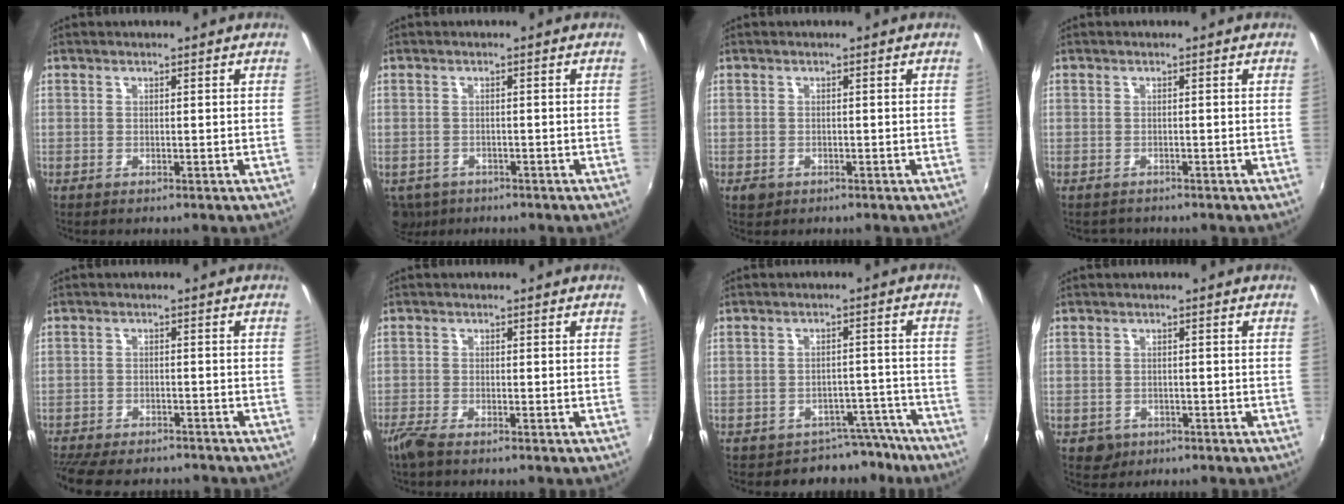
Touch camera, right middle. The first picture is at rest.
{"total": 5.9, "force": [-3.4, 4.2, 2.5], "torque": [-0.062, -0.019, -0.047]}
{"total": 1.7, "force": [-0.8, 1.4, 0.6], "torque": [-0.014, -0.003, -0.011]}
{"total": 1.5, "force": [-1.3, 0.7, 0.1], "torque": [-0.006, -0.004, -0.020]}
{"total": 12.5, "force": [-10.9, 3.6, 4.9], "torque": [-0.122, -0.025, -0.166]}
{"total": 3.0, "force": [-2.4, 0.5, 1.7], "torque": [-0.047, -0.008, -0.051]}
{"total": 6.7, "force": [-5.7, 3.5, 0.3], "torque": [0.004, 0.031, -0.071]}
{"total": 3.0, "force": [-1.3, 2.6, 0.7], "torque": [-0.022, -0.002, -0.015]}